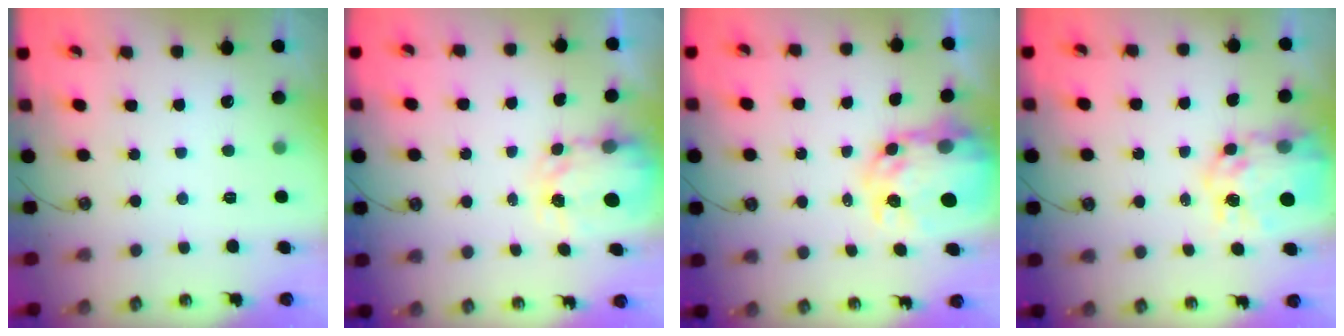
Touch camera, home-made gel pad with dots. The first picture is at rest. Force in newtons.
{"total": 3.9, "press": 3.9, "slide": 0.3}
{"total": 10.6, "press": 10.5, "slide": 1.0}
{"total": 11.7, "press": 11.6, "slide": 1.0}